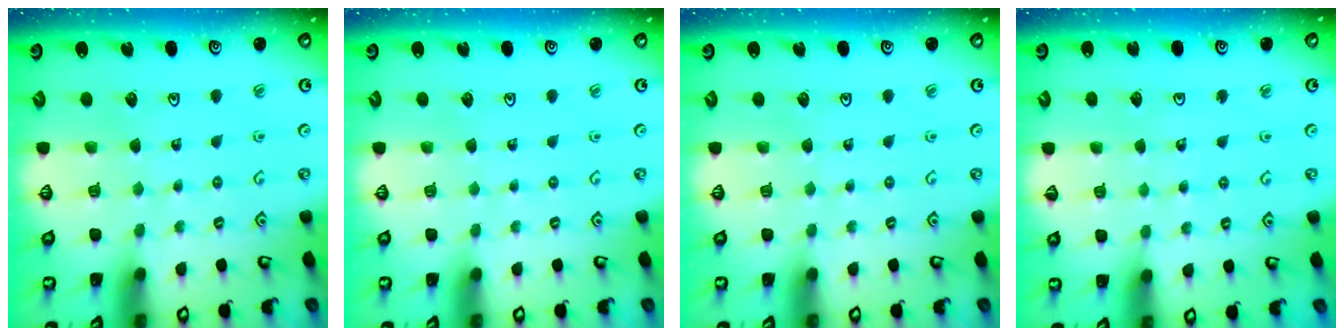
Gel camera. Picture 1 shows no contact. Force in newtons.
{"total": 0.0}
{"total": 0.0}
{"total": 3.1, "press": 3.1, "slide": 0.6}